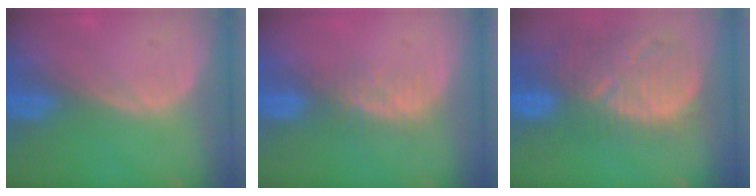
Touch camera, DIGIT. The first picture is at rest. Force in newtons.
{"total": 3.9, "press": 3.5, "slide": 1.8}
{"total": 12.6, "press": 11.2, "slide": 5.8}